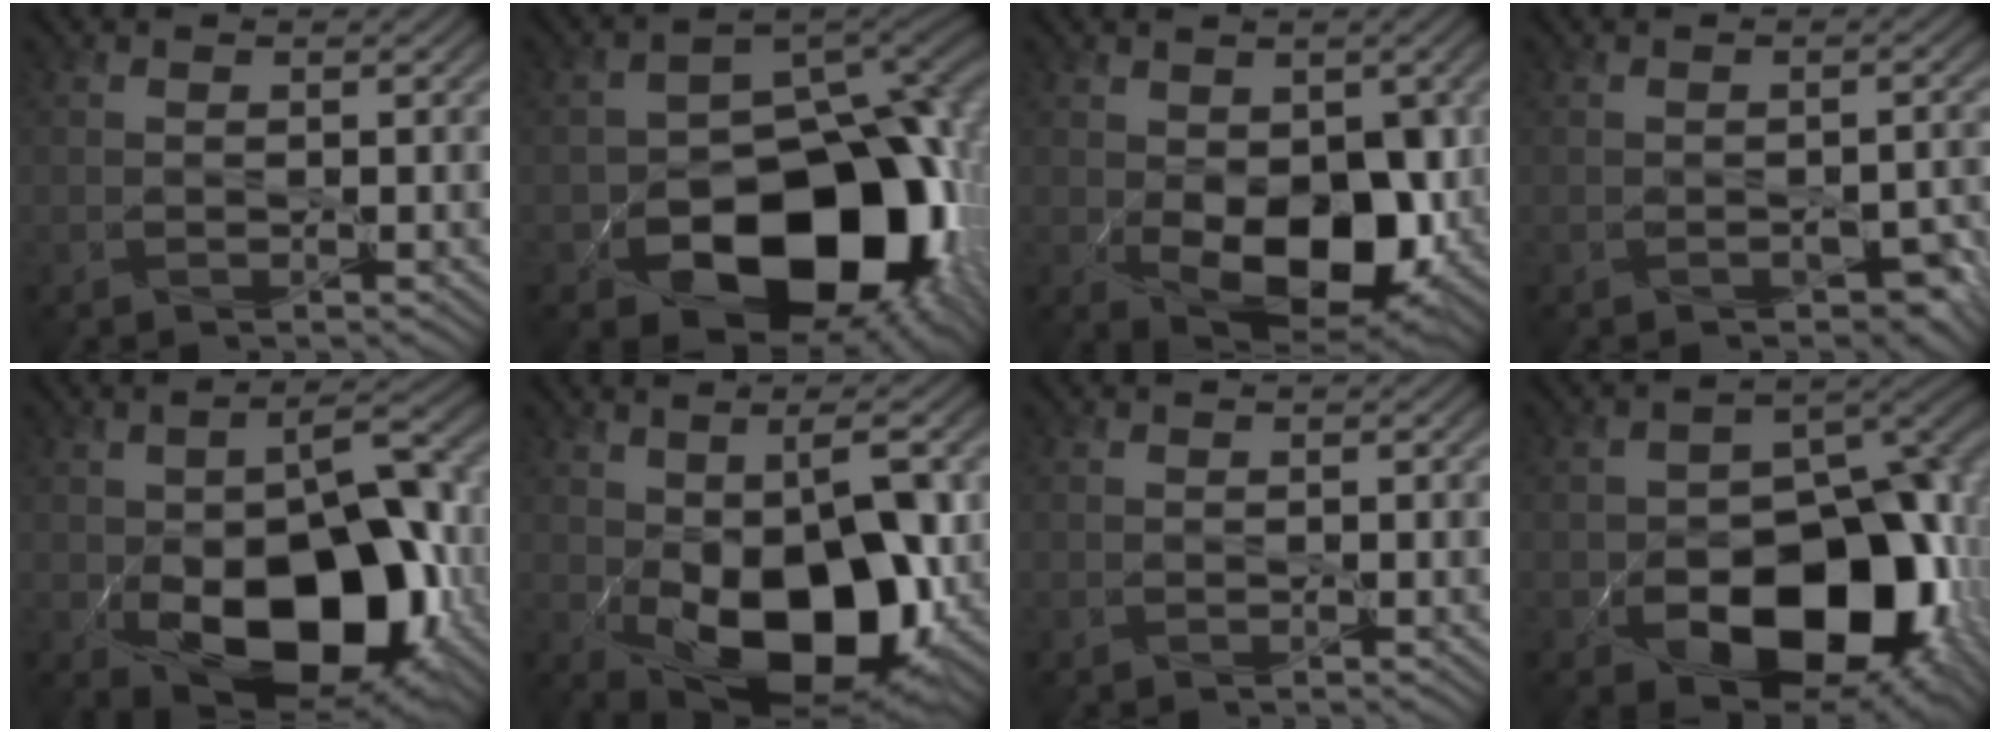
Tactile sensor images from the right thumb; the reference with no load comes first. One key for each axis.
{"total": 18.1, "fx": -6.9, "fy": 11.9, "fz": 11.7, "tx": -0.150, "ty": -0.048, "tz": -0.104}
{"total": 10.7, "fx": -1.6, "fy": 6.5, "fz": 8.3, "tx": -0.137, "ty": -0.028, "tz": -0.016}
{"total": 3.1, "fx": -1.6, "fy": 1.8, "fz": 2.0, "tx": -0.027, "ty": -0.006, "tz": -0.013}
{"total": 16.4, "fx": -4.4, "fy": 9.5, "fz": 12.6, "tx": -0.179, "ty": -0.024, "tz": -0.066}
{"total": 16.1, "fx": -2.6, "fy": 8.7, "fz": 13.3, "tx": -0.206, "ty": -0.031, "tz": -0.035}
{"total": 0.0}
{"total": 16.6, "fx": -5.6, "fy": 11.0, "fz": 11.1, "tx": -0.123, "ty": -0.034, "tz": -0.092}